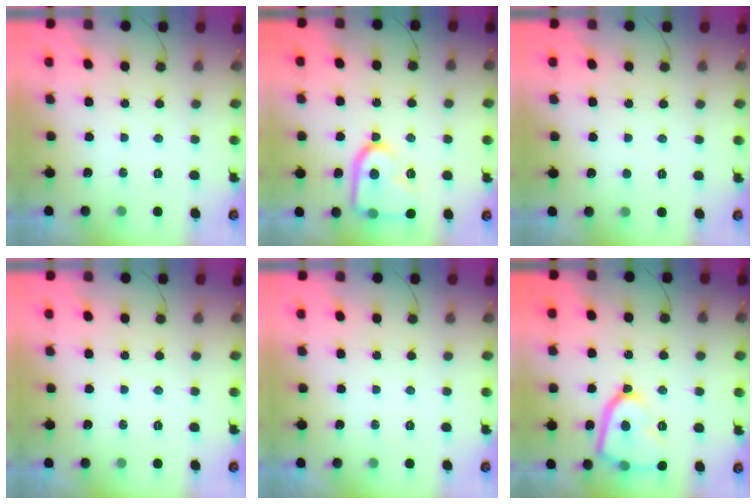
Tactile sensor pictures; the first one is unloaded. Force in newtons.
{"total": 14.2, "press": 14.1, "slide": 1.2}
{"total": 2.5, "press": 2.4, "slide": 0.3}
{"total": 0.0}
{"total": 0.0}
{"total": 14.4, "press": 14.4, "slide": 1.6}